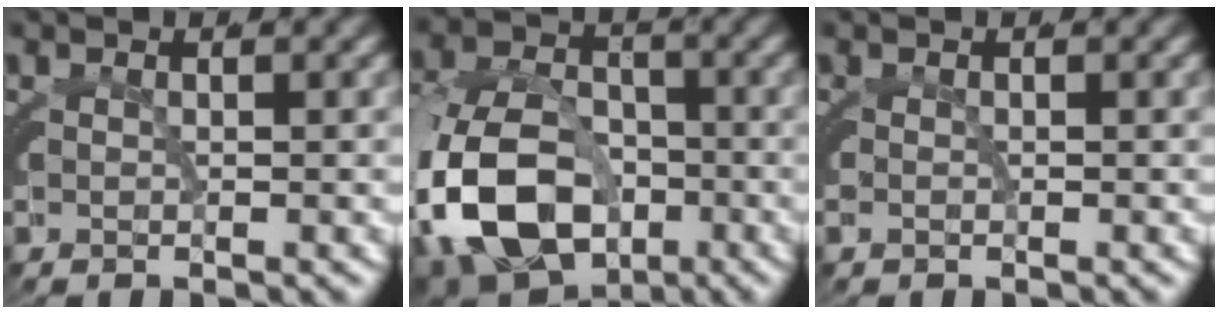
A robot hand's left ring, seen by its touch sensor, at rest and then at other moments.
{"total": 11.4, "force": [-3.7, 8.2, 7.0], "torque": [-0.155, -0.051, -0.047]}
{"total": 1.7, "force": [0.0, 1.4, 0.9], "torque": [-0.022, 0.001, -0.005]}